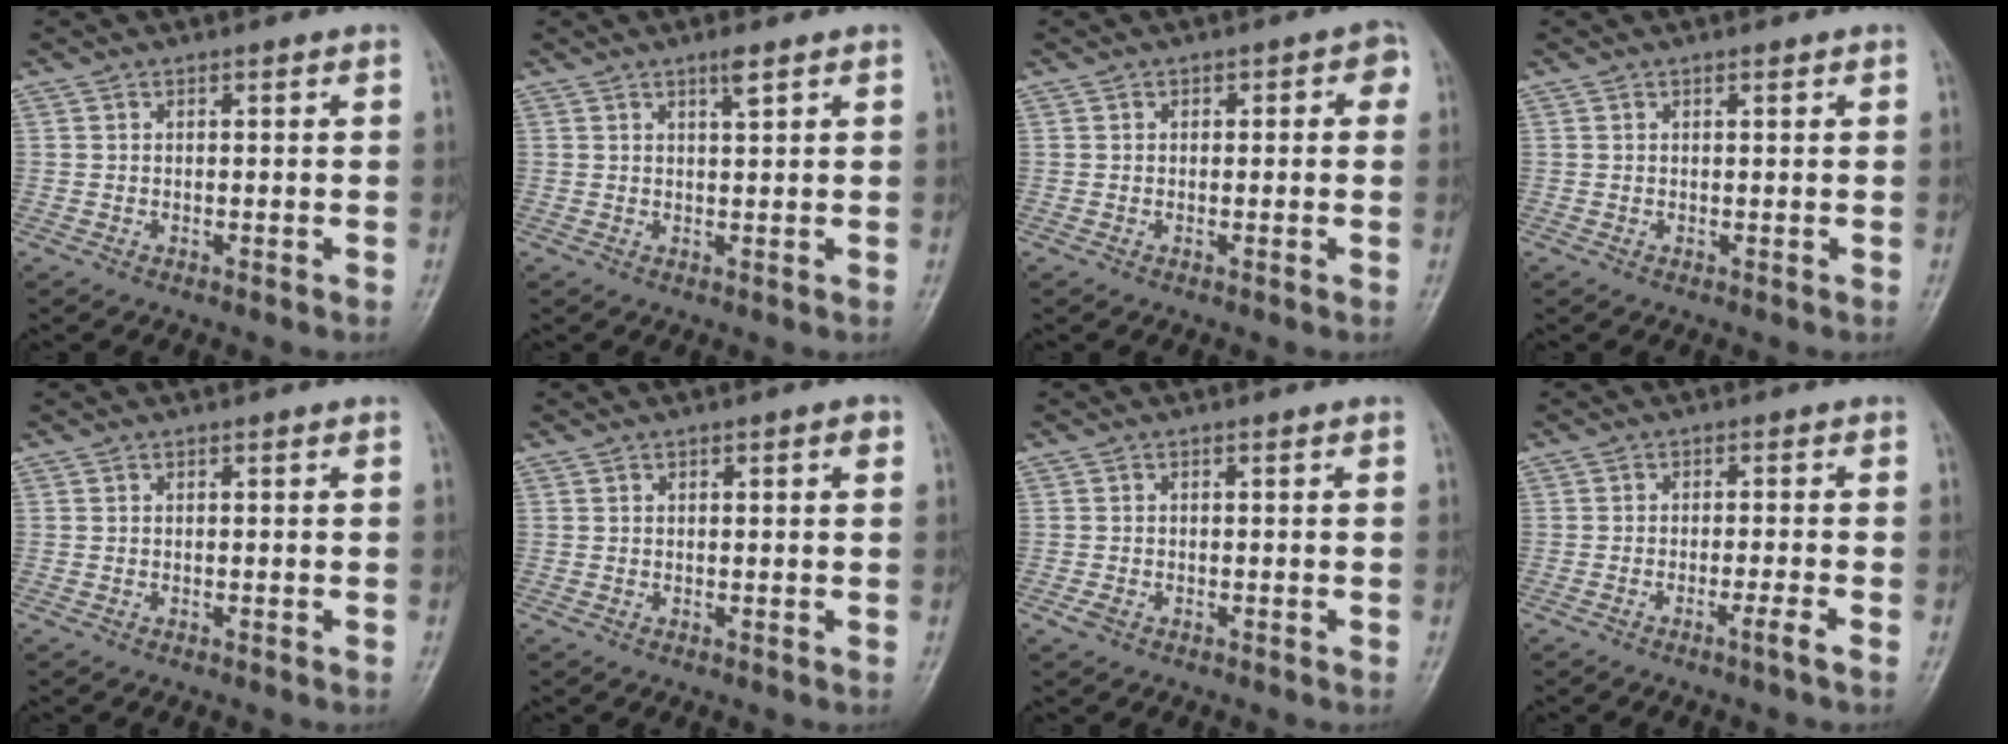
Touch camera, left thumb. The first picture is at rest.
{"total": 2.0, "force": [1.2, 0.2, 1.5], "torque": [-0.026, -0.004, 0.023]}
{"total": 2.7, "force": [0.4, 1.8, 2.0], "torque": [-0.004, 0.011, -0.002]}
{"total": 0.5, "force": [0.4, 0.1, 0.4], "torque": [-0.007, -0.002, 0.005]}
{"total": 0.0}
{"total": 1.7, "force": [0.6, 0.5, 1.5], "torque": [-0.015, 0.003, 0.008]}
{"total": 1.3, "force": [-0.7, 0.9, 0.6], "torque": [-0.014, 0.000, -0.014]}
{"total": 2.3, "force": [-1.5, -0.5, 1.7], "torque": [-0.037, 0.003, -0.032]}